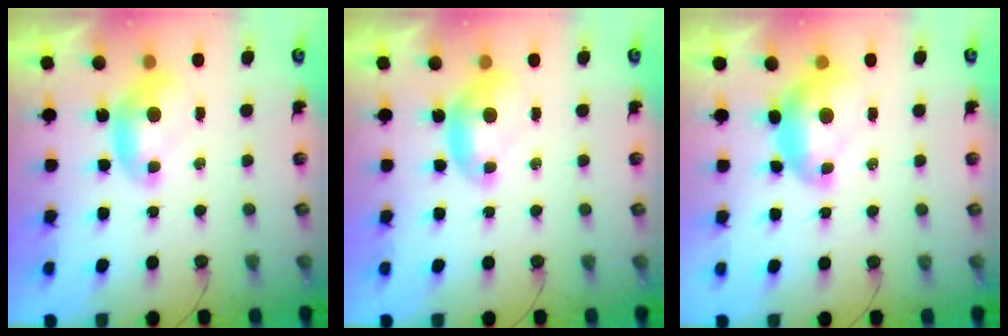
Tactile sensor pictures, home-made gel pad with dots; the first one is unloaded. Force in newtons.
{"total": 0.0}
{"total": 2.3, "press": 2.2, "slide": 0.7}